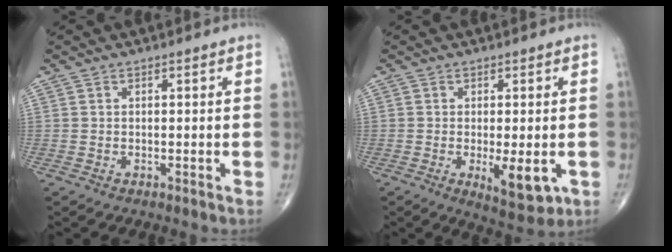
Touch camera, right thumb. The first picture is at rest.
{"total": 7.4, "force": [-1.8, 2.8, 6.6], "torque": [-0.090, -0.018, -0.020]}